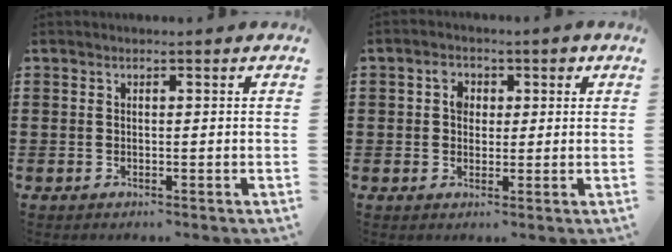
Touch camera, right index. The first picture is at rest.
{"total": 3.5, "force": [0.8, 2.8, 2.1], "torque": [-0.045, 0.010, 0.009]}